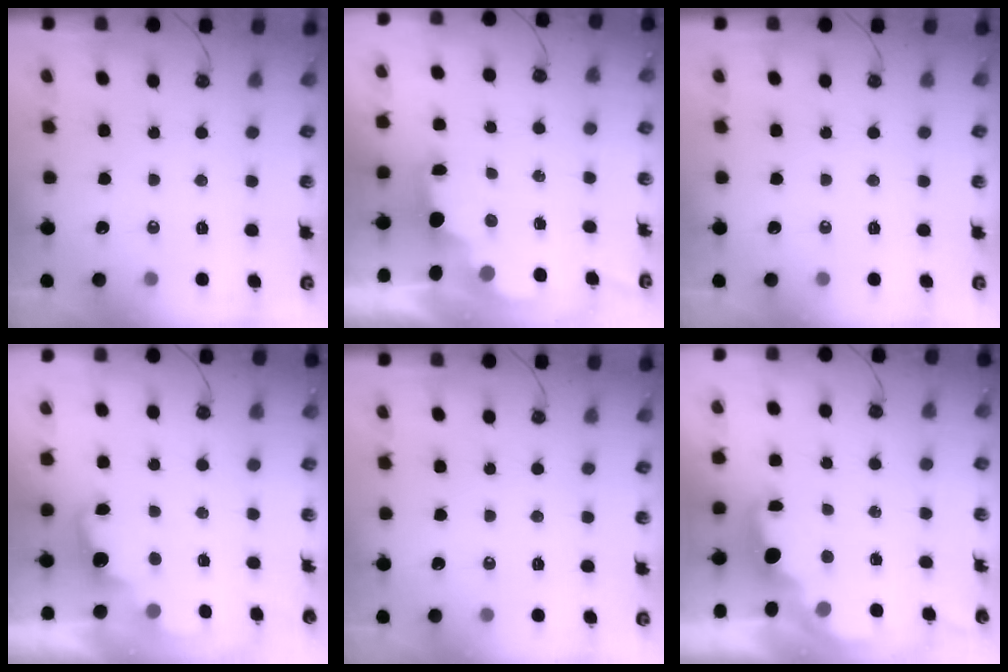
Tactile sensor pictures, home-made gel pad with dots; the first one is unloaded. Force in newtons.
{"total": 2.1, "press": 2.0, "slide": 0.7}
{"total": 0.0}
{"total": 2.2, "press": 2.0, "slide": 1.0}
{"total": 0.0}
{"total": 1.9, "press": 1.8, "slide": 0.8}